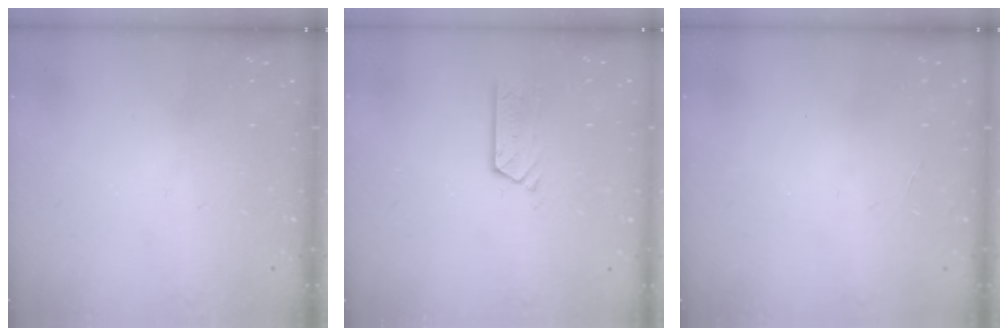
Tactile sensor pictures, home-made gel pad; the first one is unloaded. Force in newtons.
{"total": 5.3, "press": 5.3, "slide": 0.4}
{"total": 0.0}